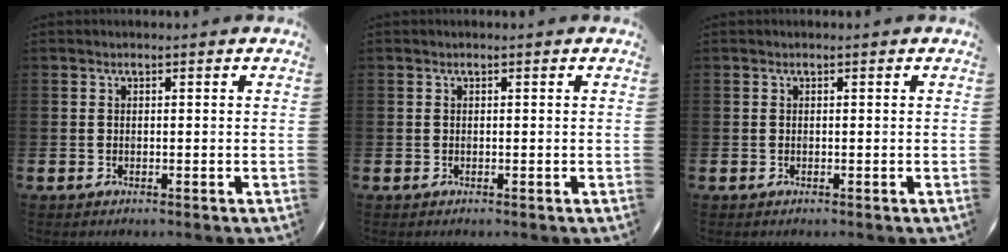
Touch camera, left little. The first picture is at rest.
{"total": 0.0}
{"total": 0.0}